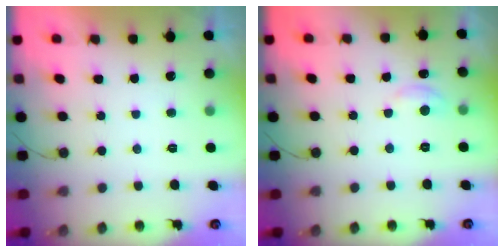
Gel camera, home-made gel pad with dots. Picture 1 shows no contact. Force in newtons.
{"total": 3.6, "press": 3.5, "slide": 0.4}